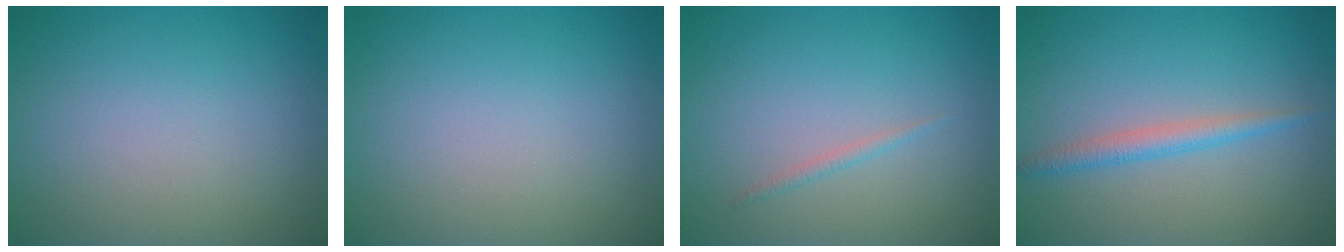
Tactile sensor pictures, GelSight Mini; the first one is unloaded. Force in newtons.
{"total": 0.0}
{"total": 0.7, "press": 0.7, "slide": 0.1}
{"total": 2.0, "press": 2.0, "slide": 0.1}